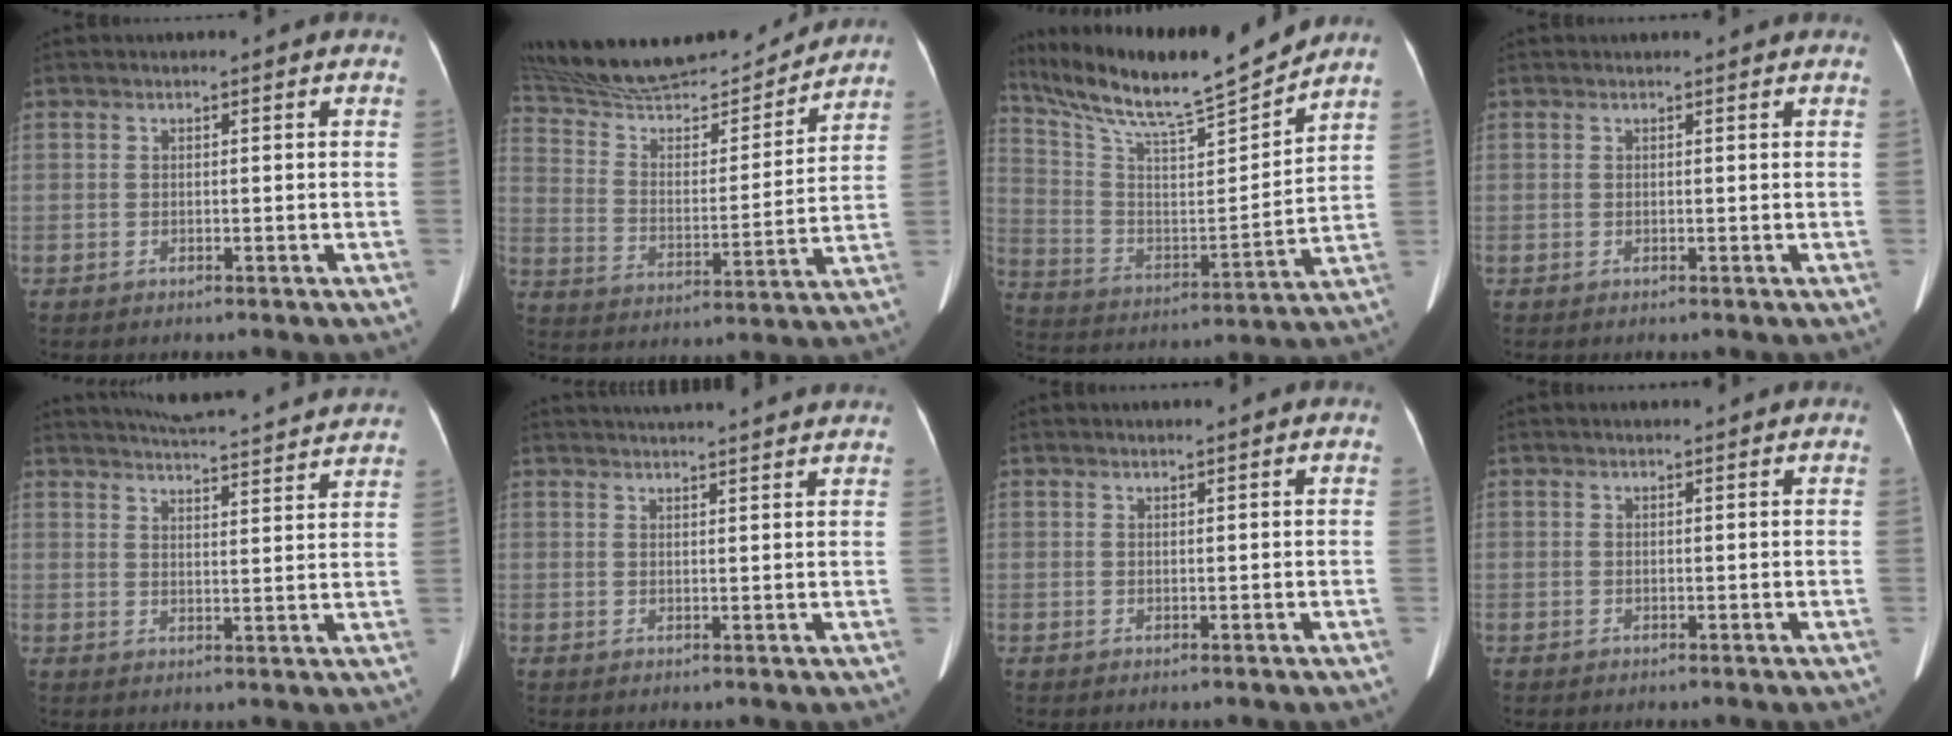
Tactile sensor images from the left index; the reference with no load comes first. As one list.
[{"total": 23.8, "force": [22.0, 4.2, 8.2], "torque": [-0.155, -0.002, 0.342]}, {"total": 19.9, "force": [17.8, 0.4, 8.8], "torque": [-0.168, -0.013, 0.302]}, {"total": 1.6, "force": [1.5, 0.1, 0.5], "torque": [-0.008, 0.016, 0.023]}, {"total": 22.0, "force": [20.8, 1.7, 7.1], "torque": [-0.109, -0.012, 0.257]}, {"total": 13.4, "force": [12.5, 0.5, 4.8], "torque": [-0.074, 0.026, 0.158]}, {"total": 1.4, "force": [1.2, 0.0, 0.7], "torque": [-0.011, 0.011, 0.022]}, {"total": 2.8, "force": [2.6, 0.4, 1.1], "torque": [-0.012, 0.022, 0.034]}]